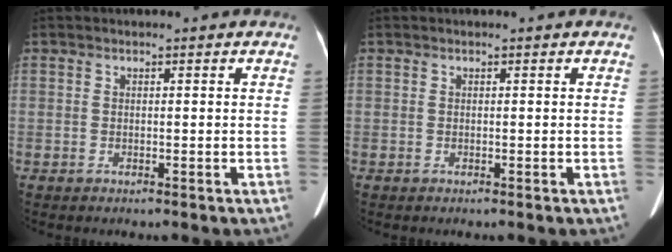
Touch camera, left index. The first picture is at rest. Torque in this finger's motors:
{"motor_torque": [0.04, 0.04, 0.00, 0.00]}